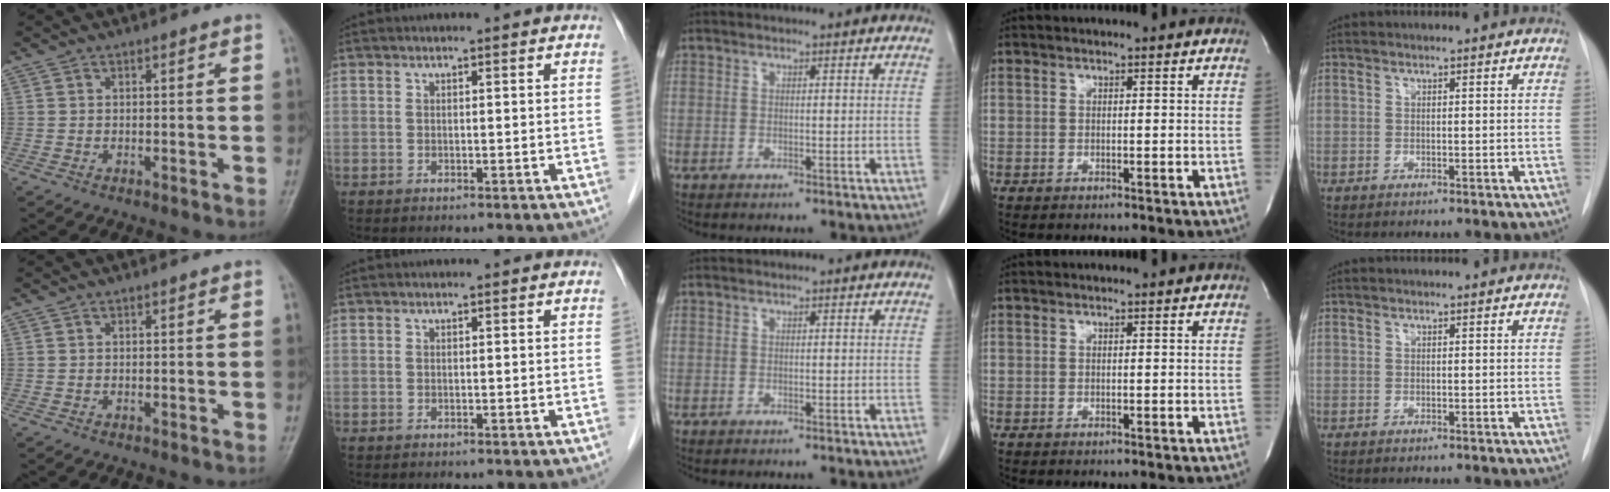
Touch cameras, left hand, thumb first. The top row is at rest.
{}